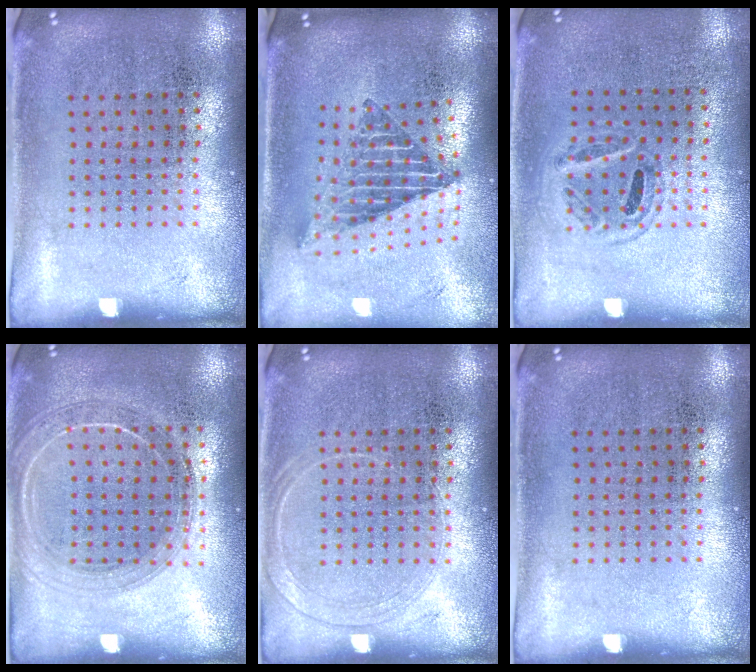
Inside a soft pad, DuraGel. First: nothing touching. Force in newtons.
{"total": 2.3, "press": 1.6, "slide": 1.6}
{"total": 0.9, "press": 0.8, "slide": 0.4}
{"total": 1.7, "press": 1.6, "slide": 0.5}
{"total": 1.2, "press": 1.2, "slide": 0.2}
{"total": 0.0}